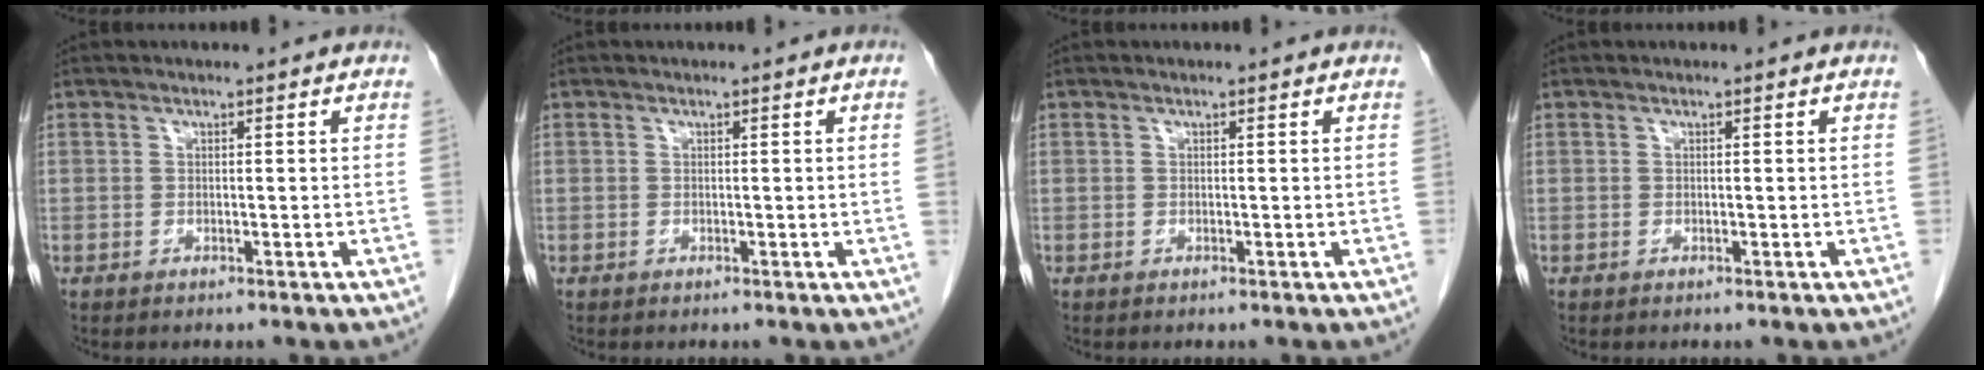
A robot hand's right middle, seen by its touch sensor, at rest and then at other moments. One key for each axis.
{"total": 0.7, "fx": 0.0, "fy": 0.2, "fz": -0.6, "tx": 0.006, "ty": 0.003, "tz": -0.001}
{"total": 0.0}
{"total": 0.0}